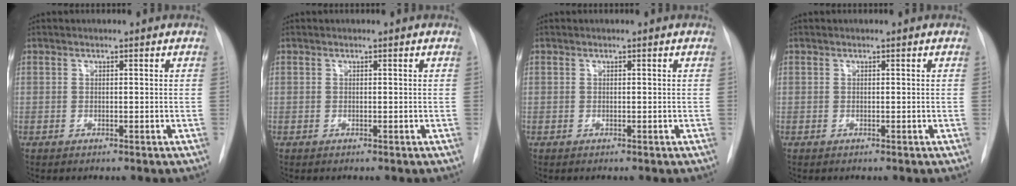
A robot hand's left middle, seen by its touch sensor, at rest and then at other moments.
{"total": 0.0}
{"total": 0.0}
{"total": 0.0}